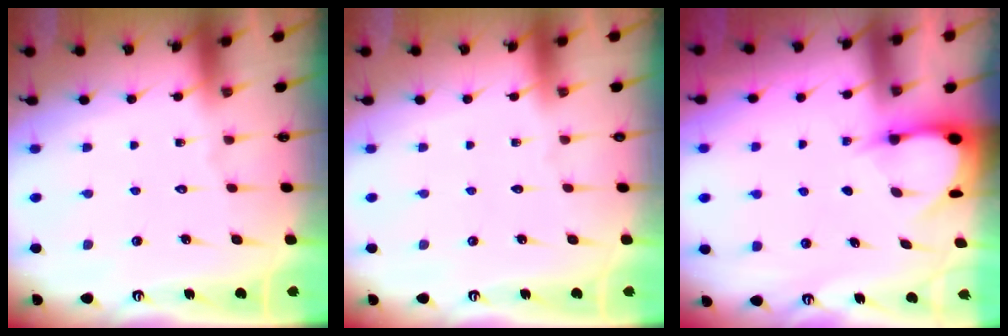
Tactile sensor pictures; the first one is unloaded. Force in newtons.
{"total": 0.0}
{"total": 3.3, "press": 3.3, "slide": 0.4}